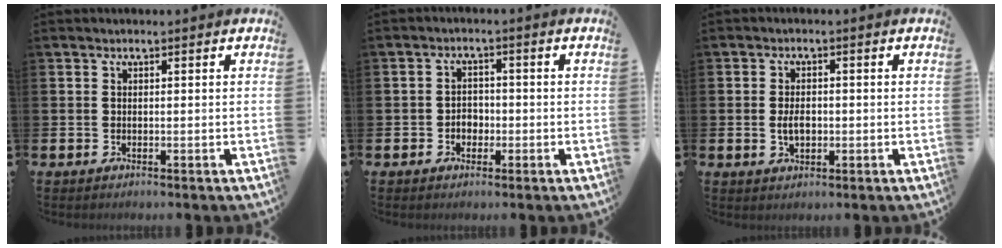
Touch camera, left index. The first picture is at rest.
{"total": 2.4, "force": [-0.8, 2.0, 1.1], "torque": [-0.013, 0.002, -0.022]}
{"total": 3.0, "force": [-0.2, 1.8, 2.4], "torque": [-0.036, 0.001, -0.006]}